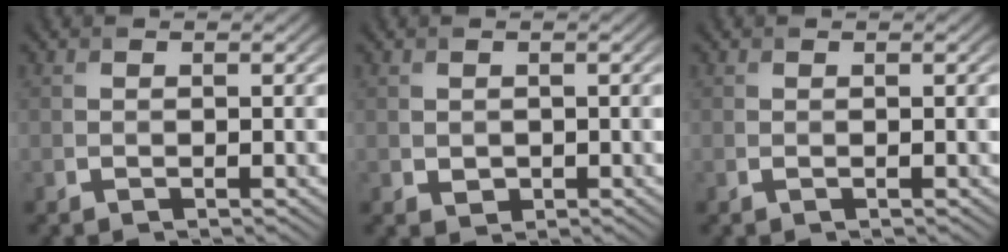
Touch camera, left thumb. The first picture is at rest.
{"total": 1.0, "force": [0.1, 0.9, 0.4], "torque": [-0.012, -0.006, 0.007]}
{"total": 0.0}